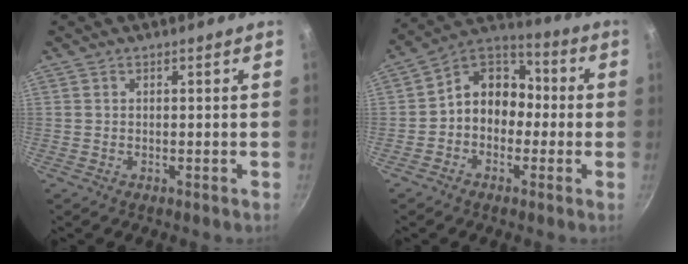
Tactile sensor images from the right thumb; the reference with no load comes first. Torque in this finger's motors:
{"motor_torque": [-0.10, 0.34, 0.02, 0.02, 0.05]}